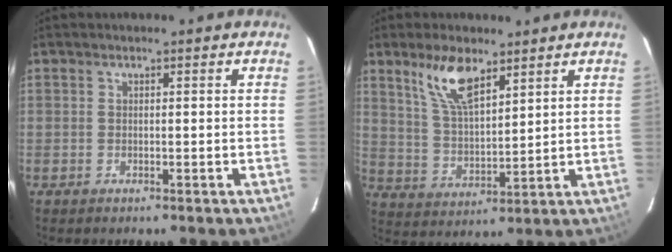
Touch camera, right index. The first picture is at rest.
{"total": 9.6, "force": [6.2, 3.5, 6.5], "torque": [-0.124, 0.007, 0.129]}